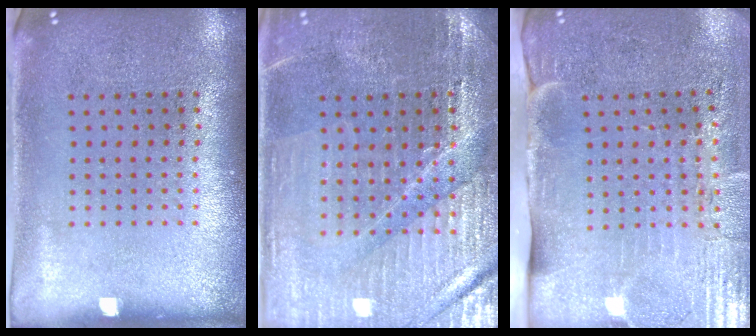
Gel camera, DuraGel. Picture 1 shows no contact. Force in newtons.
{"total": 3.2, "press": 3.1, "slide": 0.3}
{"total": 4.6, "press": 3.7, "slide": 2.7}